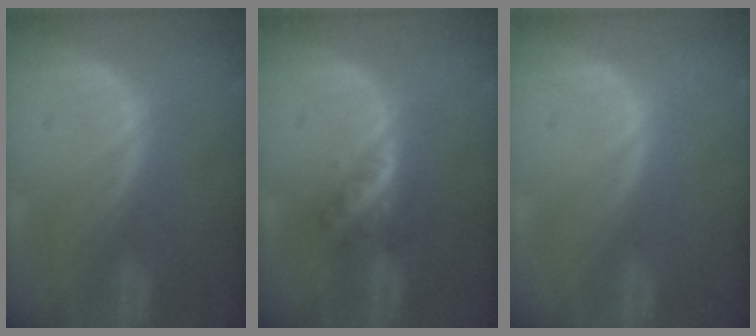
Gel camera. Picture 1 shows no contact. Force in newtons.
{"total": 4.7, "press": 4.3, "slide": 2.0}
{"total": 0.0}